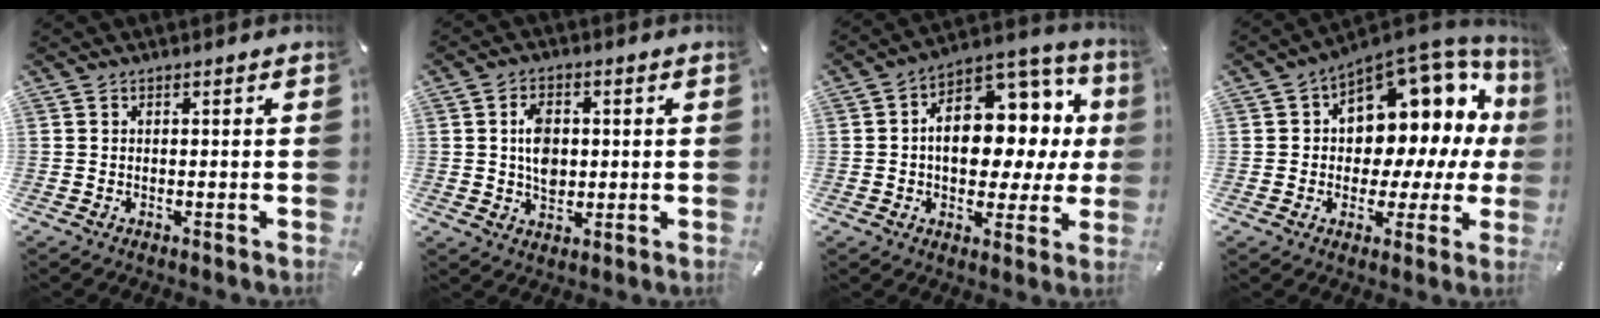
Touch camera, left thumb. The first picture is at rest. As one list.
[{"total": 6.6, "force": [0.4, 4.9, 4.5], "torque": [-0.073, 0.001, 0.003]}, {"total": 14.7, "force": [0.9, 10.1, 10.6], "torque": [-0.151, -0.016, 0.019]}, {"total": 12.2, "force": [5.3, 8.9, 6.4], "torque": [-0.070, -0.079, 0.092]}]